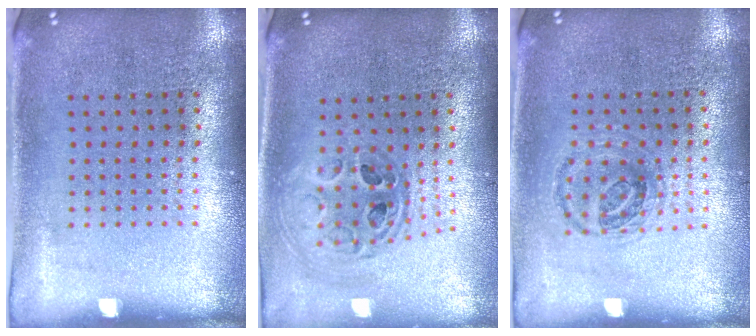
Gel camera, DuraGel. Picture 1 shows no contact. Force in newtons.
{"total": 0.9, "press": 0.9, "slide": 0.2}
{"total": 1.0, "press": 0.9, "slide": 0.2}